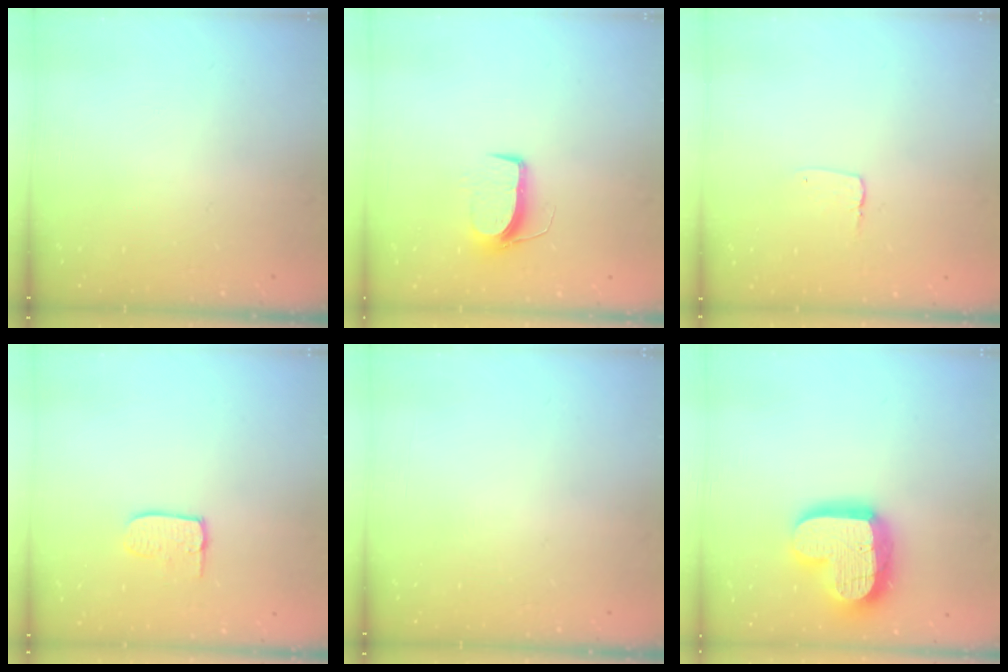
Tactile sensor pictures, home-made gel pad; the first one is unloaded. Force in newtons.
{"total": 7.8, "press": 7.7, "slide": 0.5}
{"total": 2.9, "press": 2.9, "slide": 0.2}
{"total": 7.7, "press": 7.7, "slide": 0.6}
{"total": 0.0}
{"total": 18.6, "press": 18.6, "slide": 1.4}